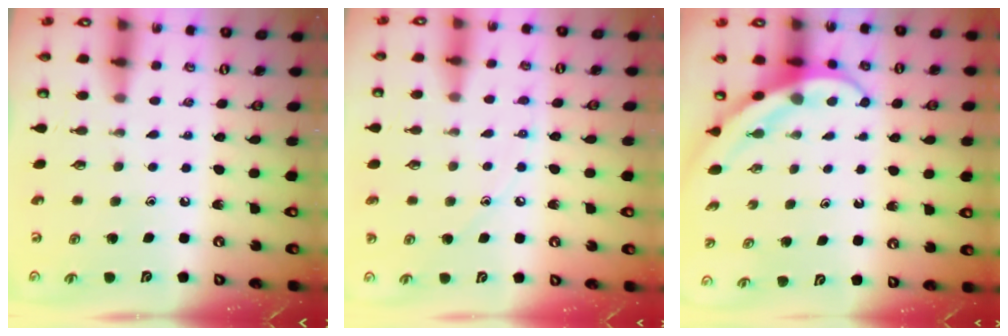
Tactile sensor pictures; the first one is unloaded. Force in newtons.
{"total": 6.3, "press": 6.2, "slide": 0.7}
{"total": 4.0, "press": 4.0, "slide": 0.4}